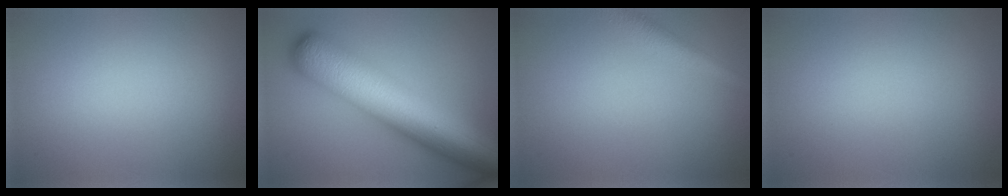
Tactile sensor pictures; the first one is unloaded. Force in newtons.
{"total": 12.2, "press": 12.2, "slide": 0.4}
{"total": 2.8, "press": 2.8, "slide": 0.1}
{"total": 0.0}